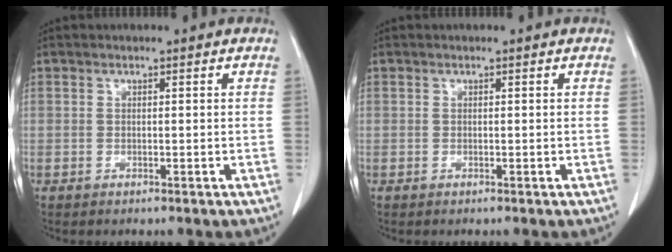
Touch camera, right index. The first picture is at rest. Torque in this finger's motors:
{"motor_torque": [0.00, 0.00, 0.00, 0.00]}